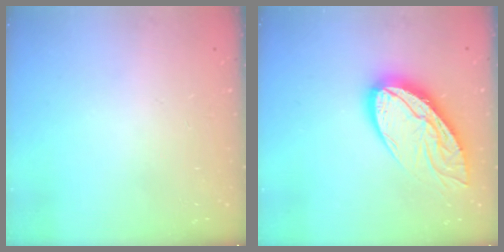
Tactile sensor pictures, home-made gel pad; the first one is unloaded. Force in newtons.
{"total": 16.8, "press": 16.7, "slide": 1.7}